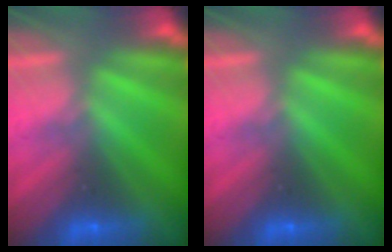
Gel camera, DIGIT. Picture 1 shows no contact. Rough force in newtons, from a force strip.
{"total": 0.0}